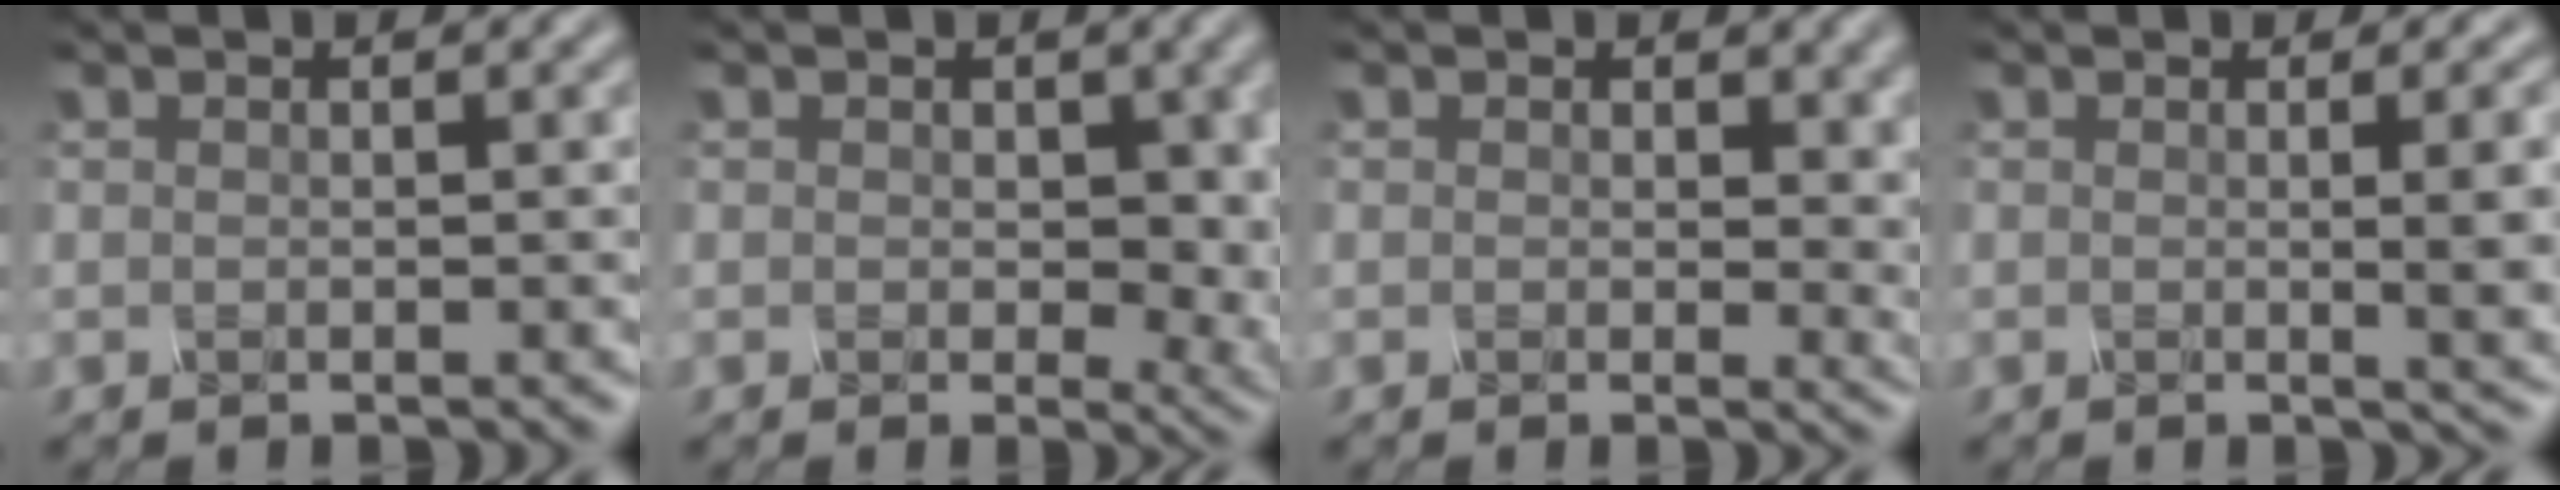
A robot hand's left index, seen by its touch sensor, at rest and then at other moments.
{"total": 5.5, "force": [0.7, 3.5, 4.2], "torque": [-0.045, -0.009, 0.009]}
{"total": 4.2, "force": [0.9, 2.6, 3.1], "torque": [-0.027, -0.007, 0.009]}
{"total": 5.9, "force": [0.1, 2.0, 5.5], "torque": [-0.046, 0.000, 0.003]}